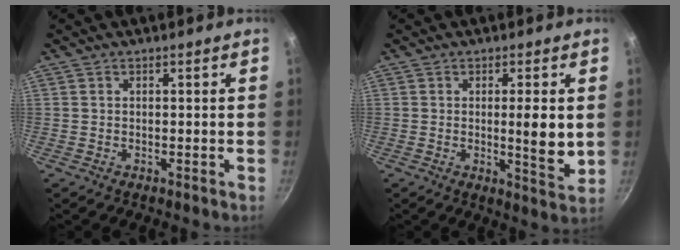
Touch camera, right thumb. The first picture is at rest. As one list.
[{"total": 7.4, "force": [0.5, 1.3, 7.3], "torque": [-0.113, -0.019, 0.009]}]